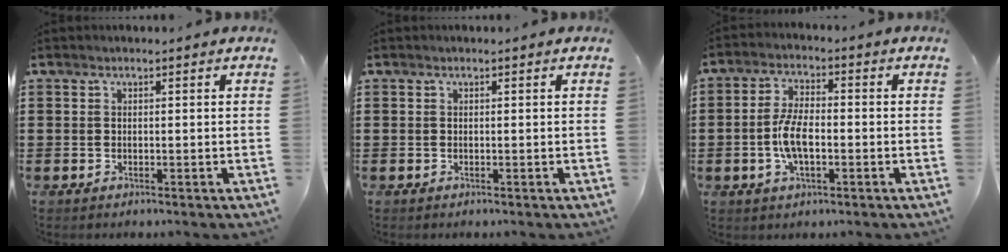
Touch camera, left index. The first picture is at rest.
{"total": 0.0}
{"total": 6.6, "force": [-1.4, 2.7, 5.8], "torque": [-0.130, 0.000, -0.031]}